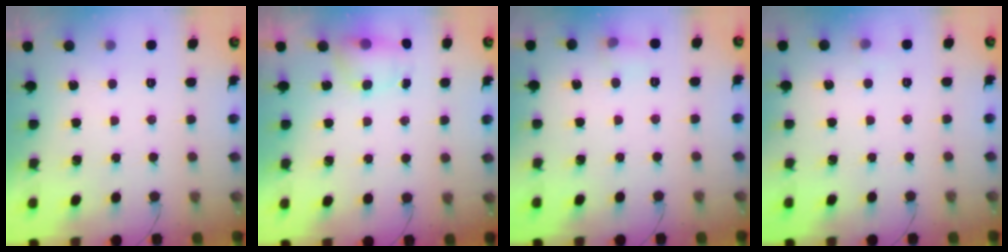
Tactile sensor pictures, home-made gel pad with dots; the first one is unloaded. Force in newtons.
{"total": 6.9, "press": 5.5, "slide": 4.3}
{"total": 5.7, "press": 5.4, "slide": 1.8}
{"total": 4.0, "press": 3.9, "slide": 1.0}